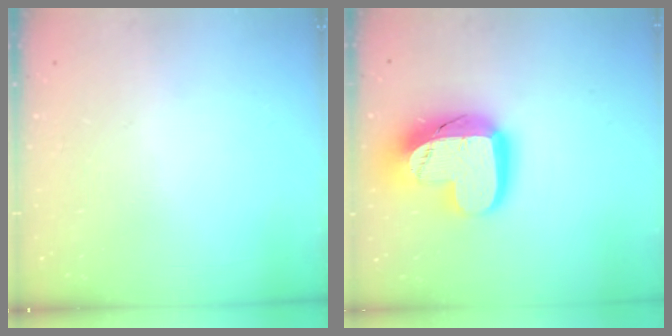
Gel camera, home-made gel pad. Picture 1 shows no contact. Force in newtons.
{"total": 18.9, "press": 18.8, "slide": 1.7}